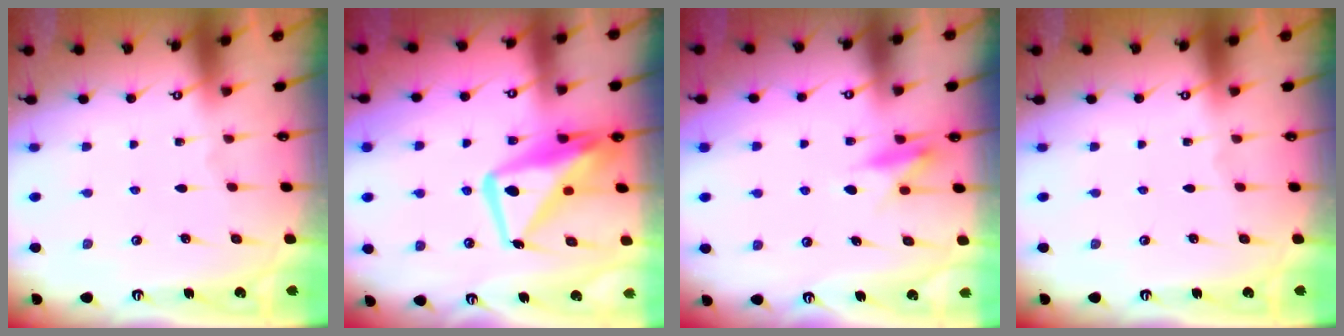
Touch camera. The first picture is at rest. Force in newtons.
{"total": 14.8, "press": 14.8, "slide": 1.4}
{"total": 7.6, "press": 7.6, "slide": 0.9}
{"total": 0.0}